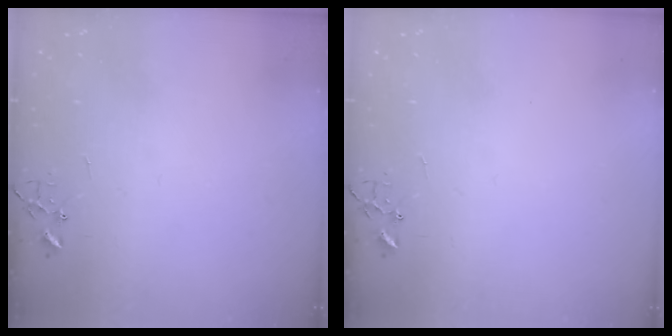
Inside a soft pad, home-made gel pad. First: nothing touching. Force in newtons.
{"total": 0.0}